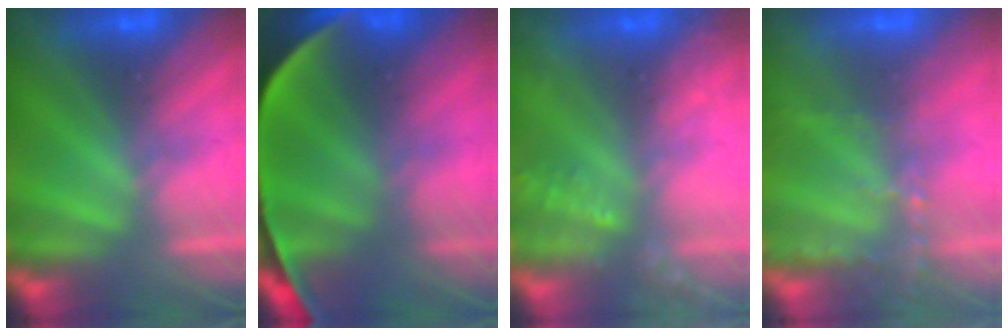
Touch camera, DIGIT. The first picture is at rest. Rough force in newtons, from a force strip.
{"total": 9.1}
{"total": 6.9}
{"total": 8.2}